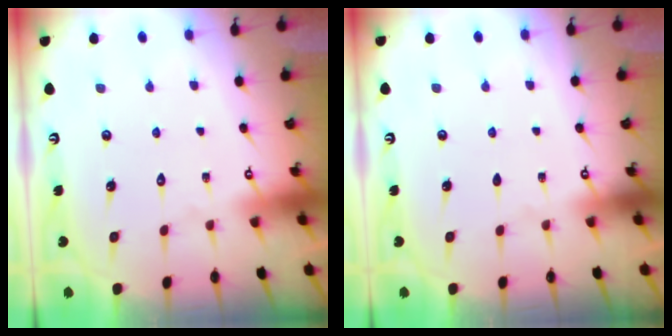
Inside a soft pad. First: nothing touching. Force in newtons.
{"total": 0.0}